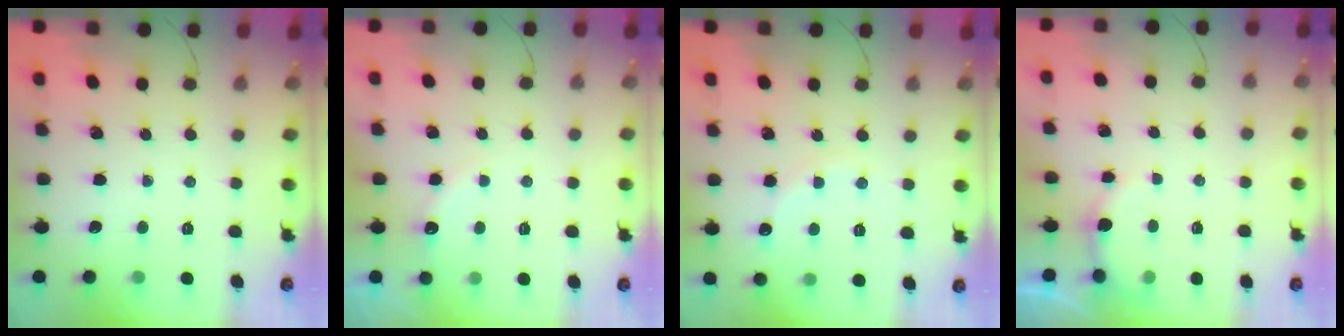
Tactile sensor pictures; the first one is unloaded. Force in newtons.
{"total": 6.1, "press": 6.0, "slide": 1.3}
{"total": 5.8, "press": 5.6, "slide": 1.4}
{"total": 2.7, "press": 2.6, "slide": 0.6}